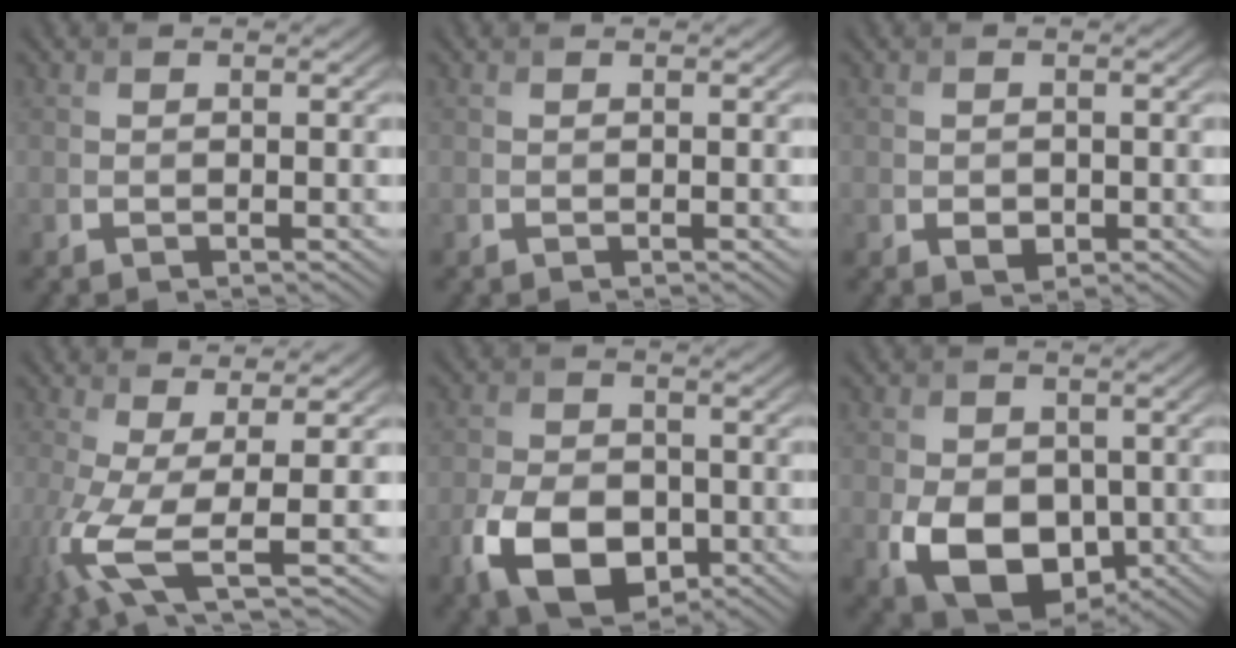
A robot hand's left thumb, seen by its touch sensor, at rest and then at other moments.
{"total": 0.0}
{"total": 1.6, "force": [-0.5, 1.2, 0.9], "torque": [-0.015, -0.008, -0.008]}
{"total": 7.7, "force": [-1.6, 2.0, 7.3], "torque": [-0.156, -0.013, -0.035]}
{"total": 9.8, "force": [-3.9, 6.2, 6.4], "torque": [-0.141, -0.018, -0.073]}
{"total": 9.6, "force": [-2.3, 6.7, 6.4], "torque": [-0.120, -0.028, -0.041]}